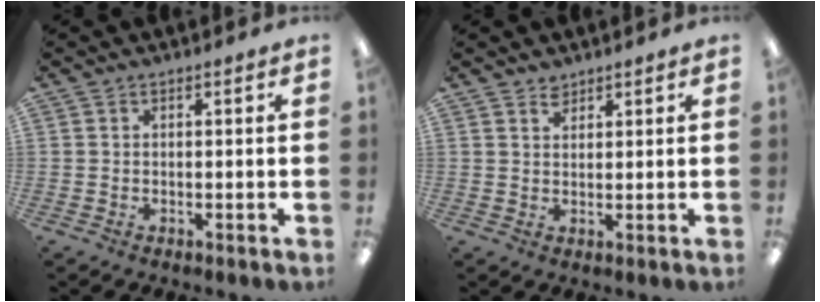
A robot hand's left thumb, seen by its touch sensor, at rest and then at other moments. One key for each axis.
{"total": 2.2, "fx": 2.0, "fy": 1.0, "fz": 0.2, "tx": 0.002, "ty": -0.007, "tz": 0.037}